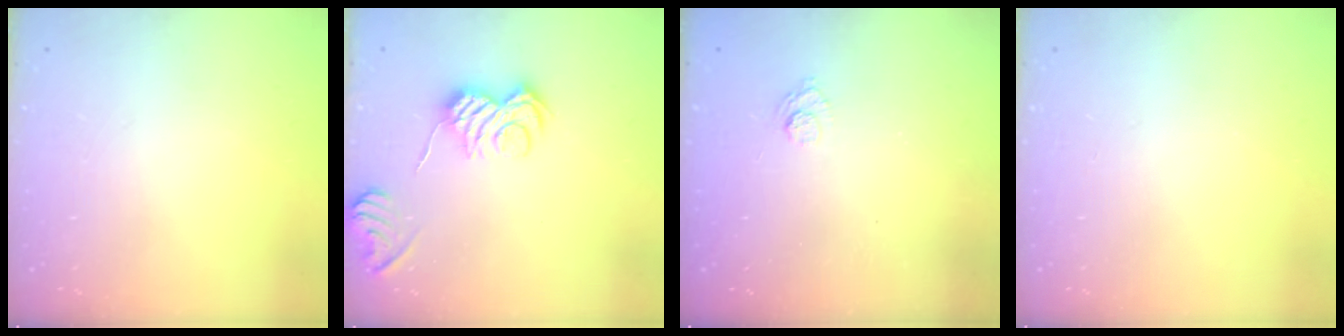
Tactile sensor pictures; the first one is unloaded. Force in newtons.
{"total": 7.4, "press": 7.3, "slide": 1.3}
{"total": 3.2, "press": 3.0, "slide": 1.1}
{"total": 0.0}